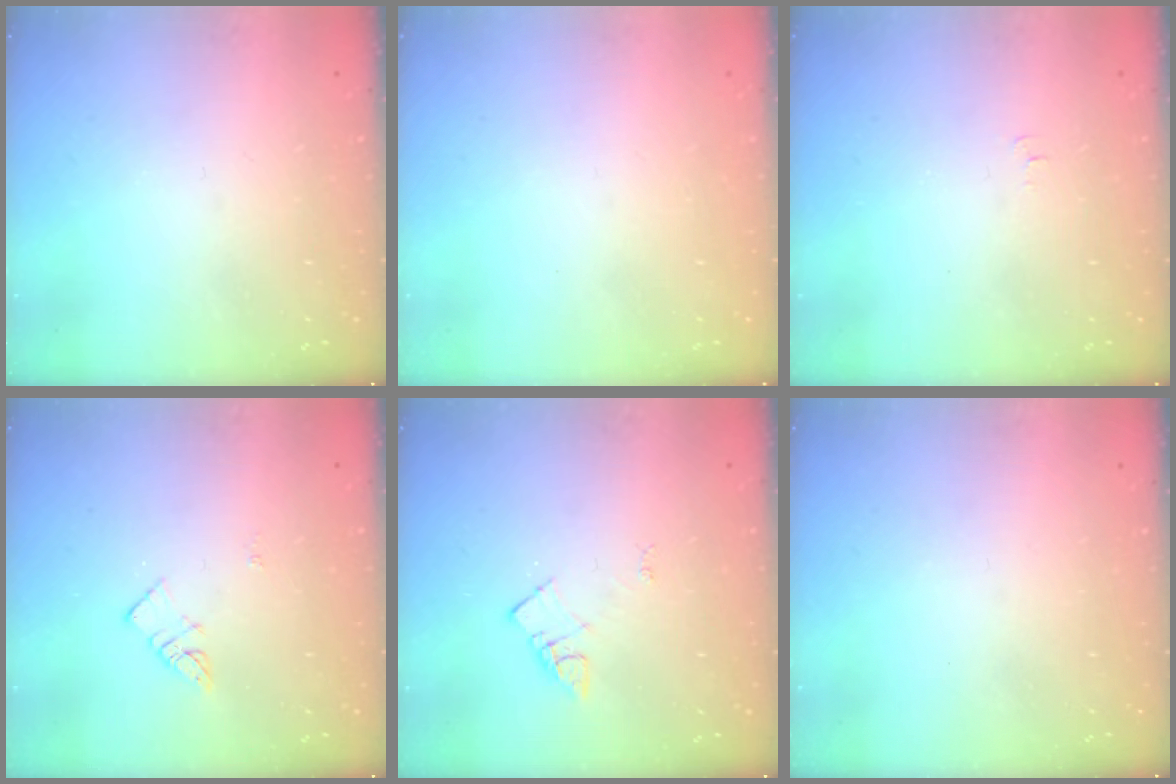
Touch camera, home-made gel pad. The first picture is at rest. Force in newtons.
{"total": 1.5, "press": 1.5, "slide": 0.1}
{"total": 4.3, "press": 4.2, "slide": 0.6}
{"total": 3.1, "press": 3.1, "slide": 0.3}
{"total": 4.5, "press": 4.5, "slide": 0.5}
{"total": 0.0}